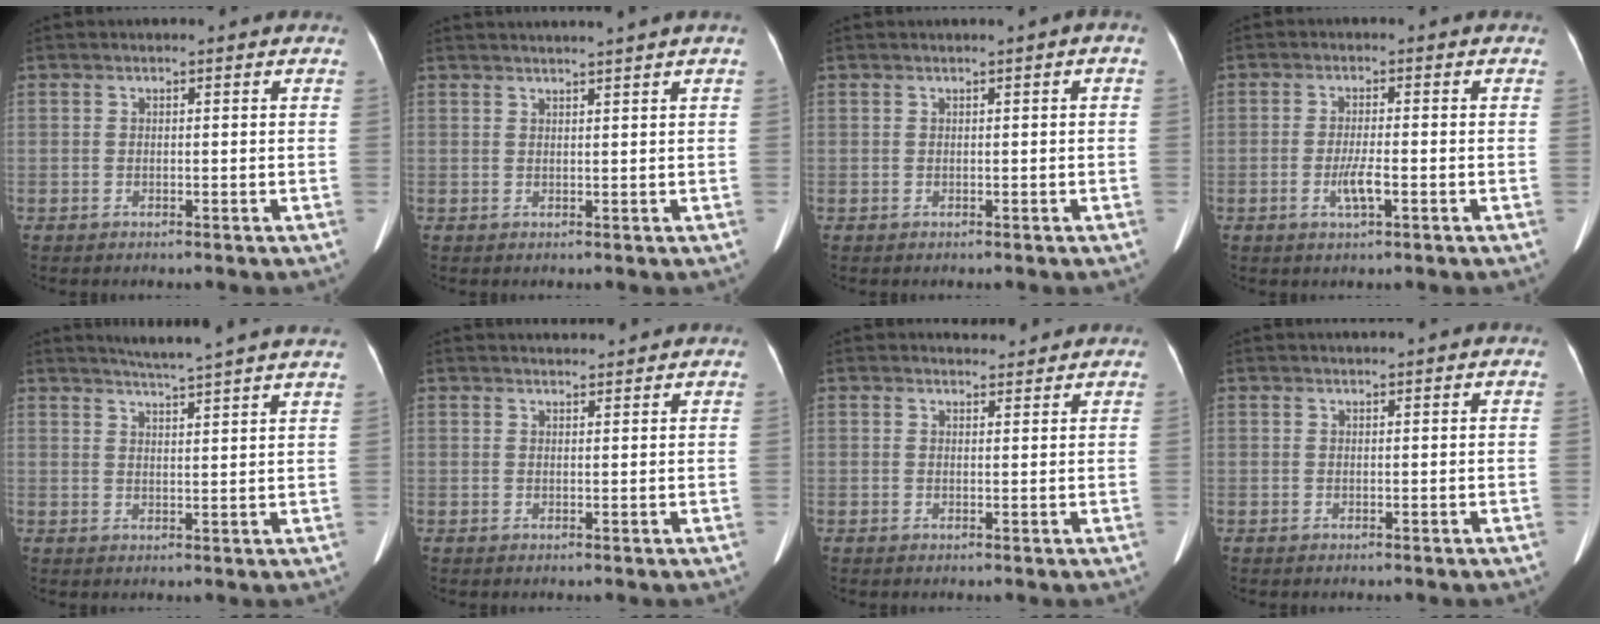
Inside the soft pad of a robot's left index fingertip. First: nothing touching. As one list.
[{"total": 4.1, "force": [3.5, -1.4, 1.7], "torque": [-0.018, 0.014, 0.047]}, {"total": 0.7, "force": [-0.1, 0.0, 0.7], "torque": [-0.013, 0.002, -0.001]}, {"total": 3.3, "force": [-1.2, 0.4, 3.0], "torque": [-0.063, -0.004, -0.022]}, {"total": 9.9, "force": [9.0, -1.3, 4.0], "torque": [-0.063, 0.003, 0.109]}, {"total": 2.4, "force": [2.4, 0.1, 0.2], "torque": [-0.009, 0.015, 0.036]}, {"total": 2.0, "force": [2.0, 0.5, -0.1], "torque": [-0.005, 0.001, 0.028]}, {"total": 0.7, "force": [0.7, -0.2, 0.1], "torque": [-0.008, 0.004, 0.017]}]